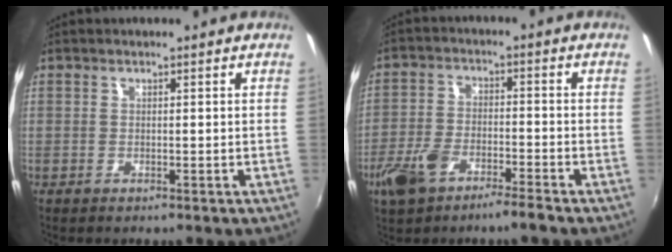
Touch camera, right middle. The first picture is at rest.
{"total": 8.6, "force": [-6.1, 1.0, 6.0], "torque": [-0.137, -0.009, -0.117]}